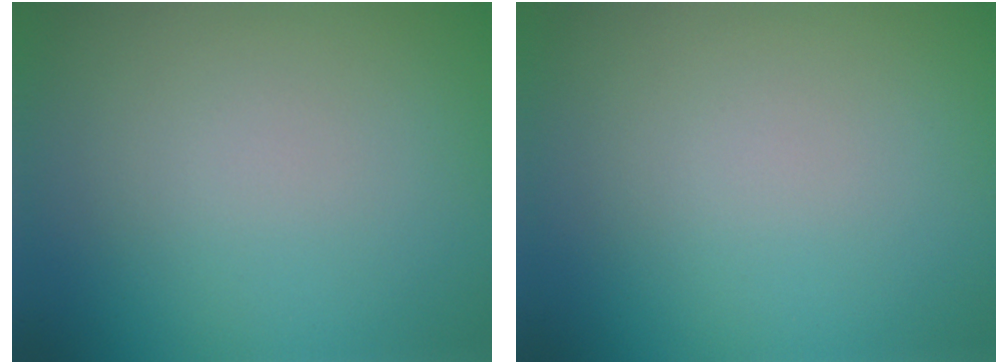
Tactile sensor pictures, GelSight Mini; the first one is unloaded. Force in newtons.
{"total": 0.0}